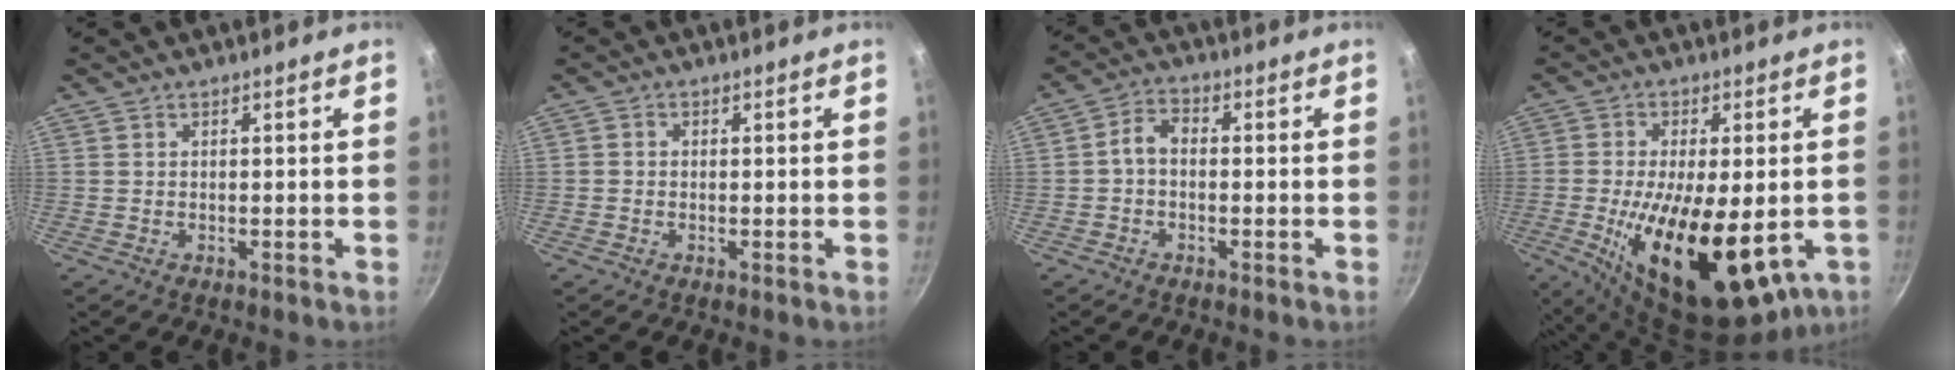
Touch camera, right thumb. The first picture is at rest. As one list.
[{"total": 0.9, "force": [-0.2, 0.8, 0.4], "torque": [-0.006, 0.004, -0.006]}, {"total": 3.8, "force": [-0.8, 2.6, 2.7], "torque": [-0.051, 0.022, -0.025]}, {"total": 22.4, "force": [-5.0, 9.9, 19.4], "torque": [-0.310, -0.009, -0.062]}]